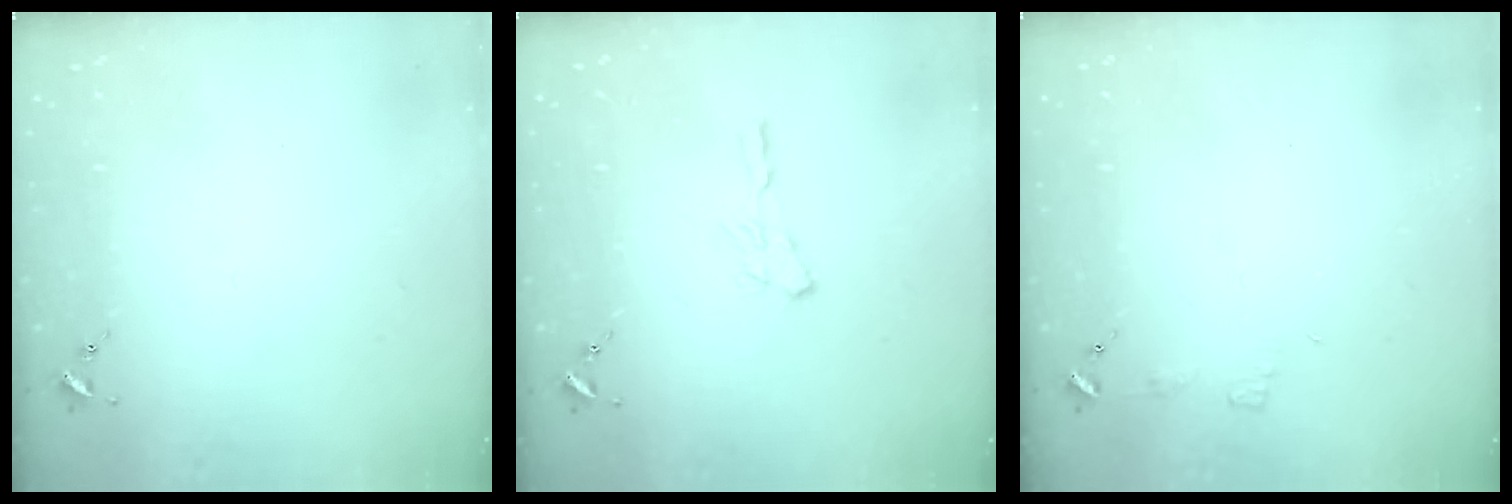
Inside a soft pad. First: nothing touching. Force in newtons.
{"total": 4.8, "press": 4.7, "slide": 0.3}
{"total": 3.8, "press": 3.8, "slide": 0.3}